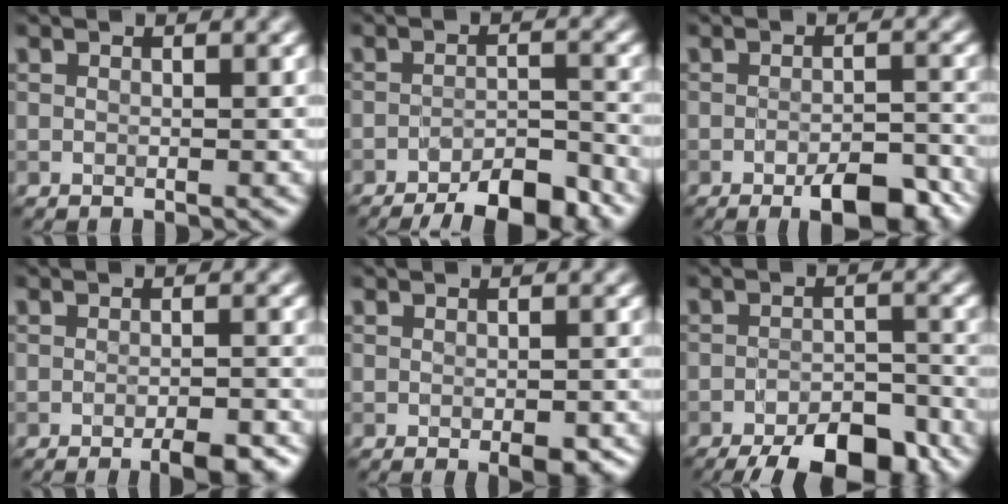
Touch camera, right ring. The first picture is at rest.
{"total": 7.2, "force": [-5.5, 1.9, 4.3], "torque": [-0.058, -0.005, -0.081]}
{"total": 5.3, "force": [-3.1, 1.7, 4.0], "torque": [-0.058, 0.001, -0.041]}
{"total": 3.7, "force": [-2.2, 0.8, 2.8], "torque": [-0.040, -0.002, -0.033]}
{"total": 2.4, "force": [-1.1, 1.0, 1.8], "torque": [-0.025, -0.005, -0.011]}
{"total": 9.5, "force": [-7.2, 3.2, 5.2], "torque": [-0.068, -0.018, -0.105]}